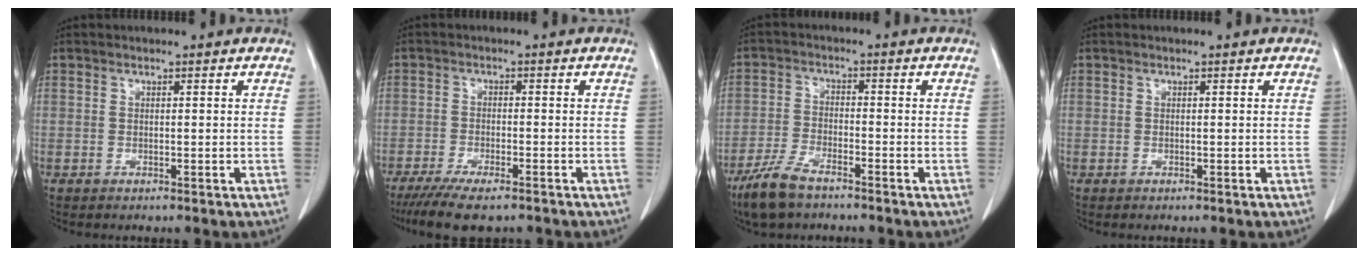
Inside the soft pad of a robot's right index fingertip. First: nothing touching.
{"total": 8.1, "force": [-6.2, 2.0, 4.9], "torque": [-0.074, -0.015, -0.098]}
{"total": 6.7, "force": [-5.1, 1.9, 3.9], "torque": [-0.088, -0.011, -0.097]}
{"total": 0.0}